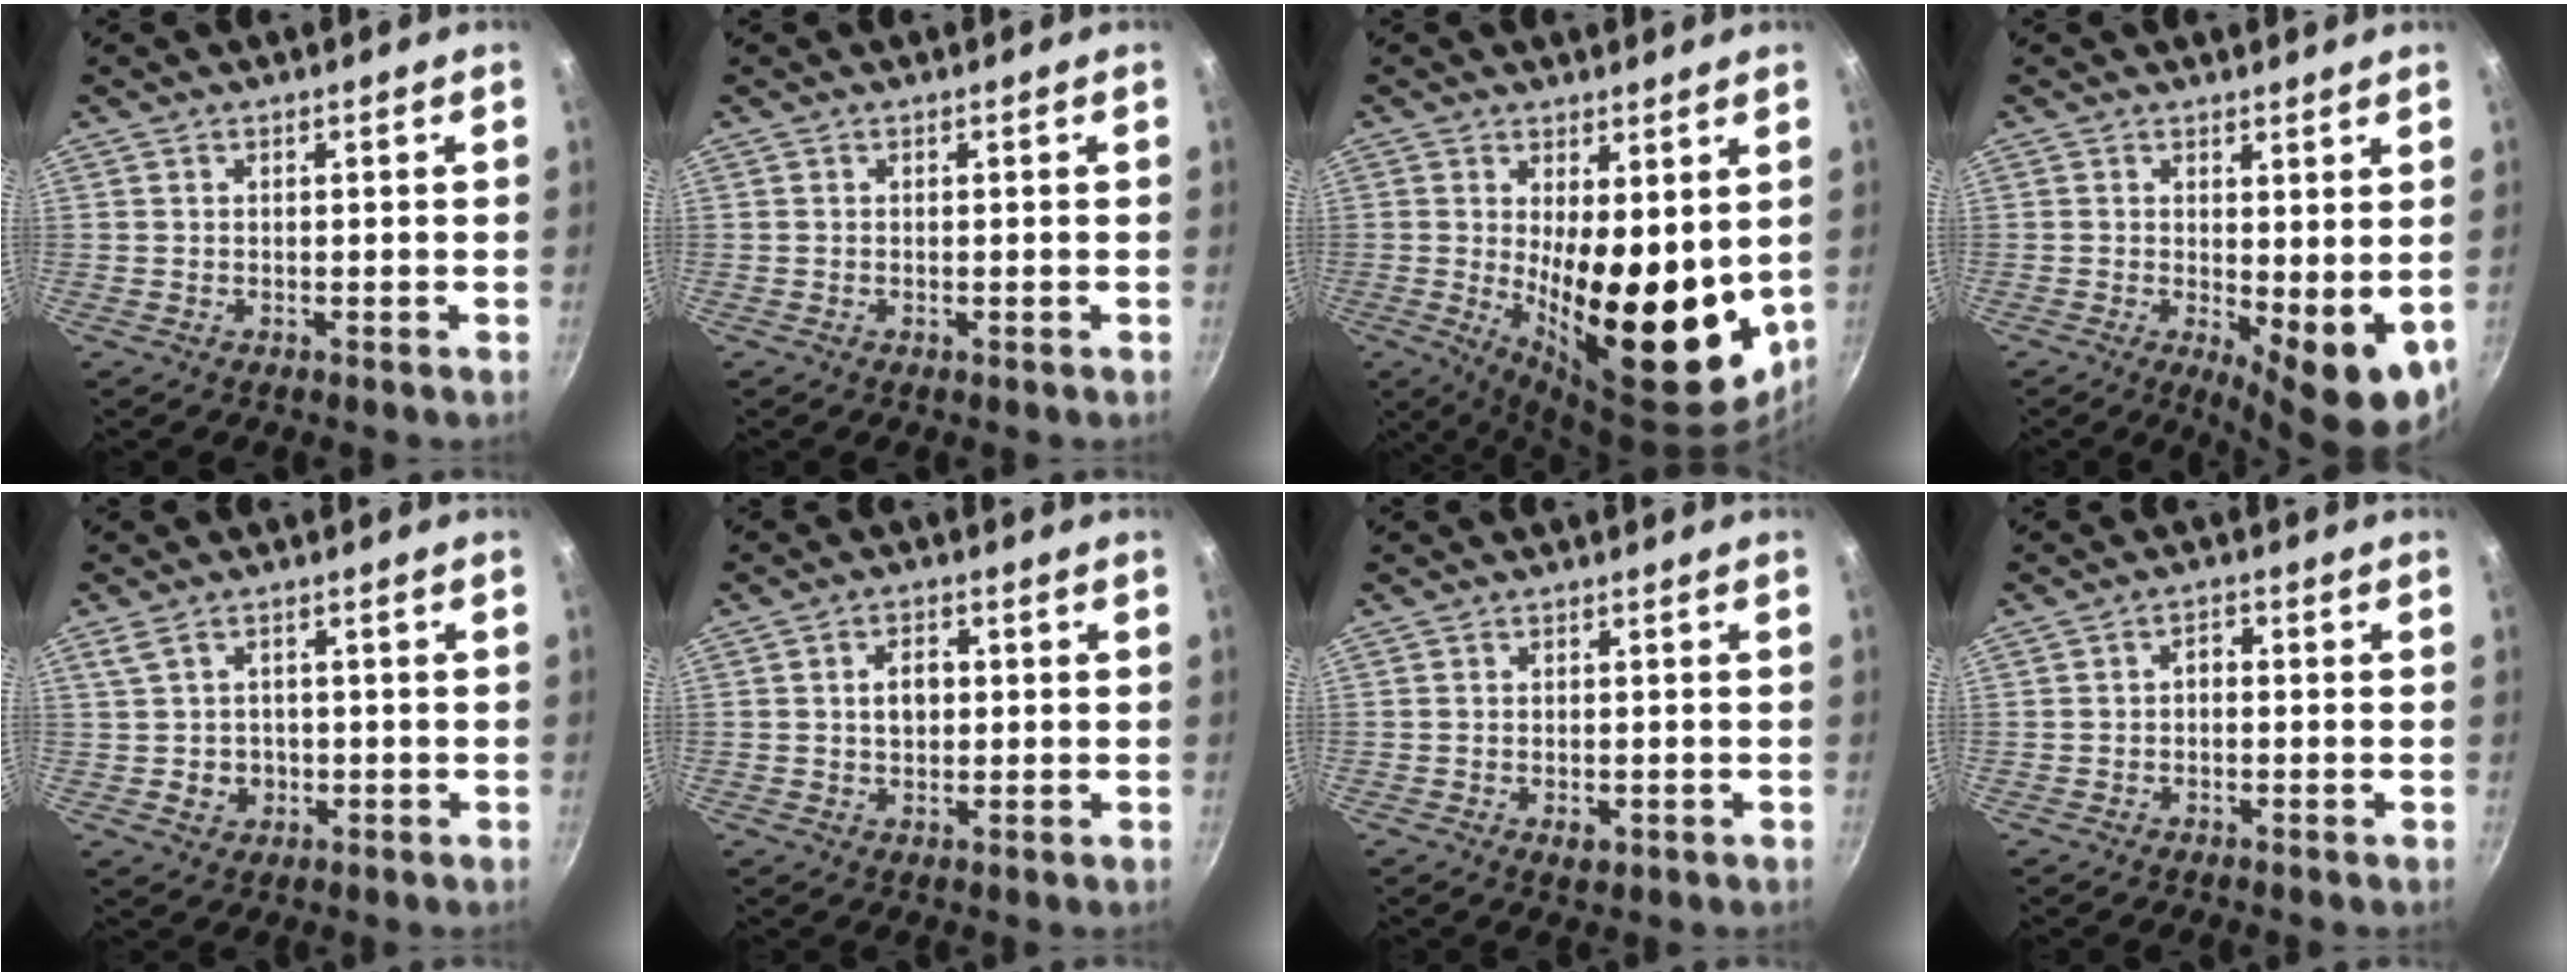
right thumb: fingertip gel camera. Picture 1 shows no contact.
{"total": 0.0}
{"total": 20.0, "force": [0.5, 8.4, 18.1], "torque": [-0.221, -0.042, 0.024]}
{"total": 8.8, "force": [0.4, 3.5, 8.1], "torque": [-0.098, -0.017, 0.014]}
{"total": 5.7, "force": [-0.1, 4.8, 3.1], "torque": [-0.032, 0.008, 0.008]}
{"total": 4.5, "force": [0.4, 3.1, 3.2], "torque": [-0.033, 0.009, 0.005]}
{"total": 2.5, "force": [-0.9, 1.4, 1.8], "torque": [-0.028, -0.001, -0.012]}
{"total": 2.2, "force": [-0.6, 1.5, 1.5], "torque": [-0.019, 0.015, -0.012]}